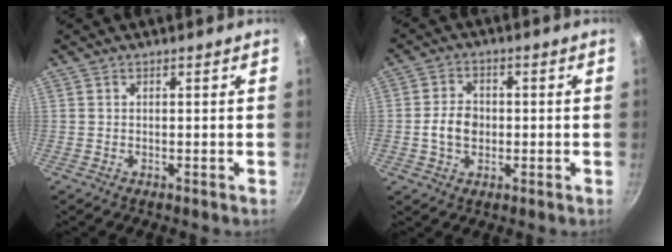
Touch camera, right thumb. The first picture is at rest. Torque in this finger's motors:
{"motor_torque": [1.05, 1.28, 1.00, -0.40, 0.06]}